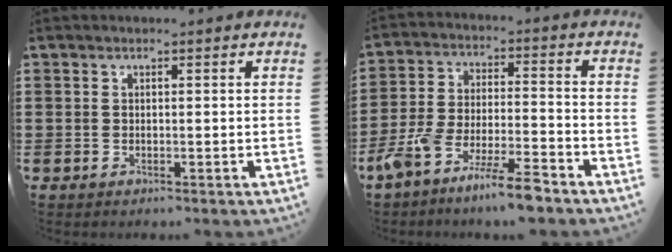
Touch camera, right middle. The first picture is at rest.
{"total": 9.3, "force": [-7.7, 0.9, 5.1], "torque": [-0.109, 0.004, -0.151]}